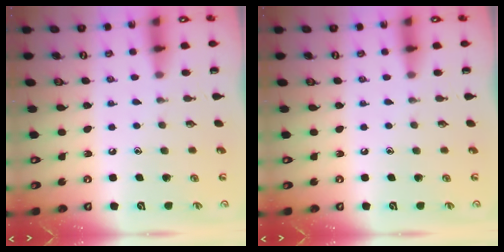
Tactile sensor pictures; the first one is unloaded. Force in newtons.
{"total": 0.0}